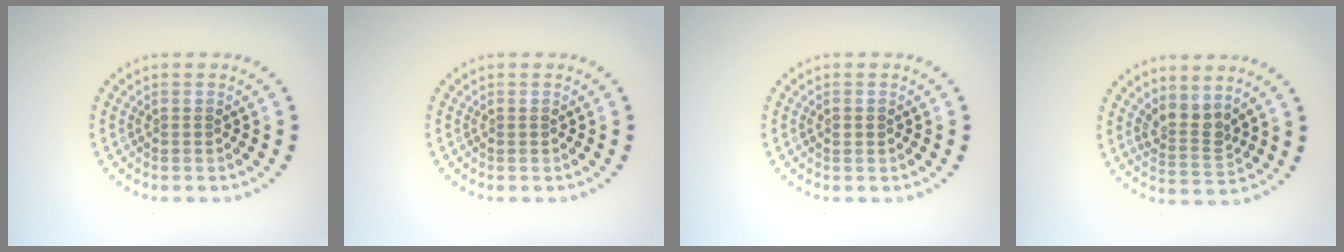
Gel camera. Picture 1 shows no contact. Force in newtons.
{"total": 0.0}
{"total": 0.9, "press": 0.9, "slide": 0.0}
{"total": 2.6, "press": 1.9, "slide": 1.8}